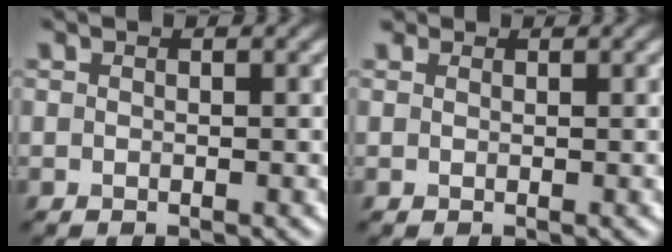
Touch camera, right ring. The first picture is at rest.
{"total": 0.8, "force": [0.6, 0.6, 0.1], "torque": [0.001, -0.002, 0.004]}